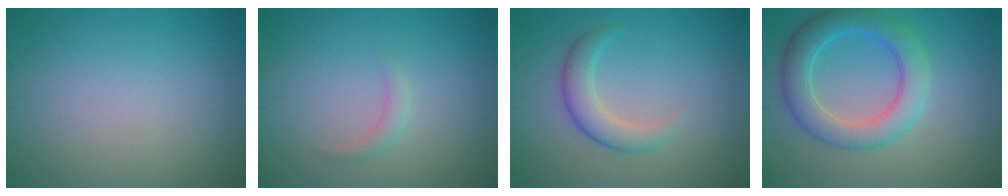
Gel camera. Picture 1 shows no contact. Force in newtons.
{"total": 1.1, "press": 1.1, "slide": 0.1}
{"total": 3.0, "press": 3.0, "slide": 0.1}
{"total": 5.6, "press": 5.6, "slide": 0.1}